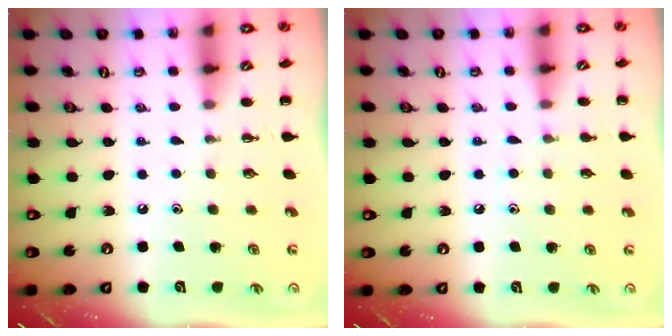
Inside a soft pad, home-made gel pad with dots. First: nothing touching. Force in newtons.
{"total": 5.3, "press": 4.9, "slide": 1.8}